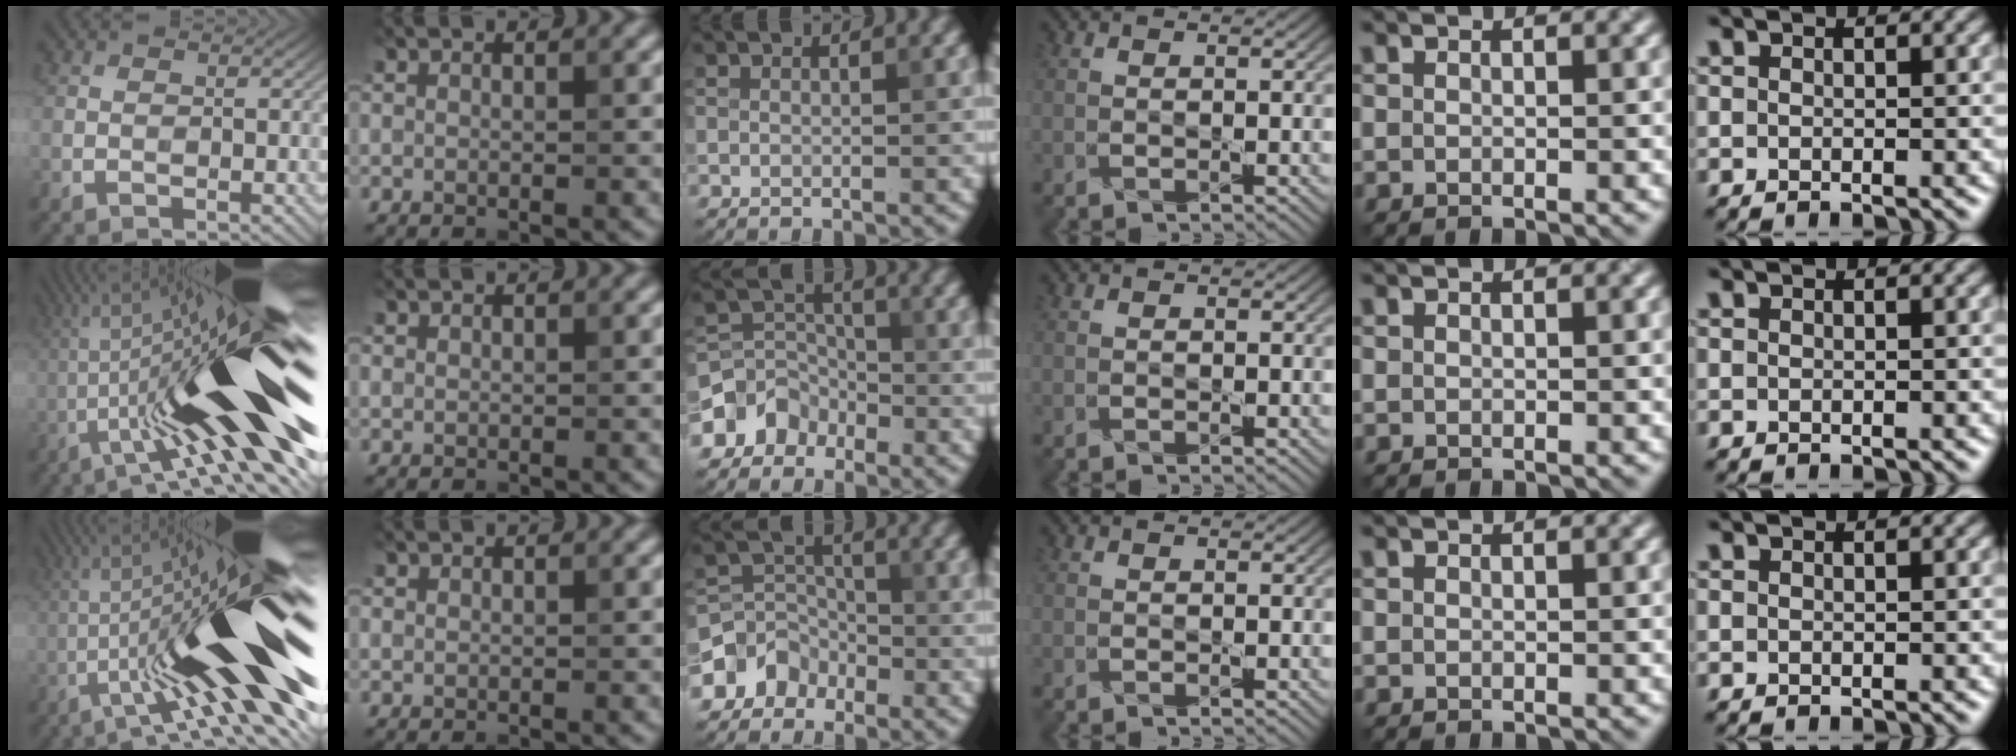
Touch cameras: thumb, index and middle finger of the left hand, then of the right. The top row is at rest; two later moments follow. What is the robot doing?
{"motion": "shake", "object": "medicine bottle"}